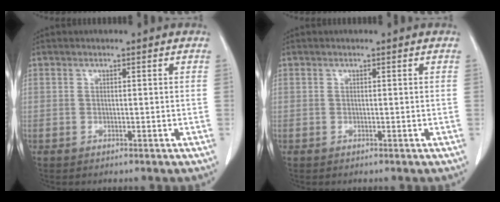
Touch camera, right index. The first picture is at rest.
{"total": 0.0}